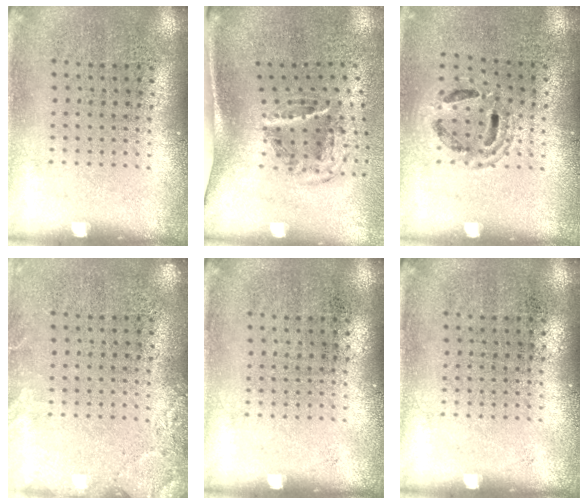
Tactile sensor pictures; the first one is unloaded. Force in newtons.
{"total": 2.0, "press": 1.2, "slide": 1.7}
{"total": 1.1, "press": 1.1, "slide": 0.3}
{"total": 2.0, "press": 2.0, "slide": 0.3}
{"total": 0.0}
{"total": 0.0}